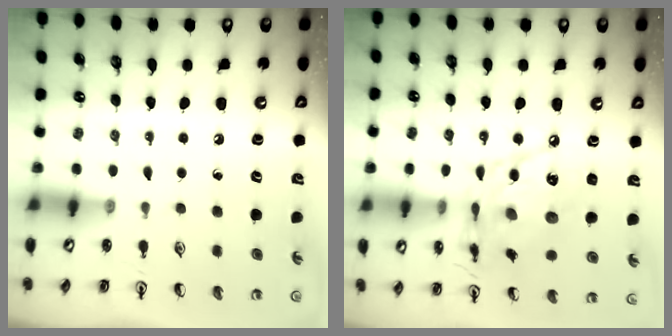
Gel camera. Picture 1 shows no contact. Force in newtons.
{"total": 16.6, "press": 16.5, "slide": 1.3}